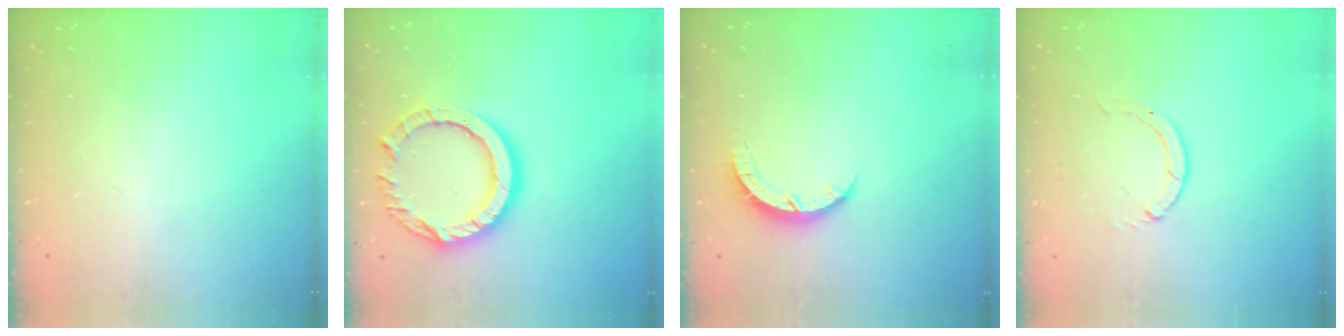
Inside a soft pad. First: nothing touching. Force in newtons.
{"total": 13.3, "press": 13.3, "slide": 1.3}
{"total": 3.6, "press": 3.6, "slide": 0.4}
{"total": 0.0}